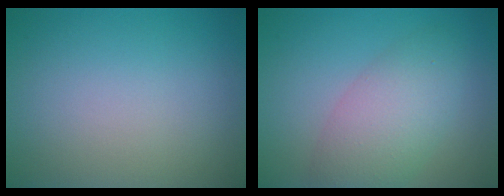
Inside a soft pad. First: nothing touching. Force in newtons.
{"total": 5.1, "press": 5.1, "slide": 0.3}